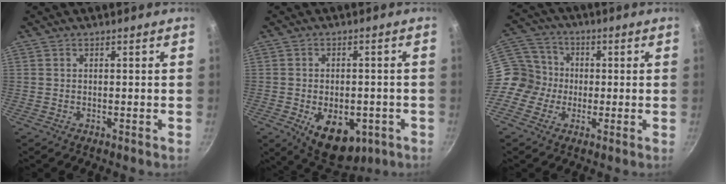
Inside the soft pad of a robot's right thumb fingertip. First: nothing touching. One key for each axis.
{"total": 12.5, "fx": -4.3, "fy": 7.6, "fz": 8.9, "tx": -0.095, "ty": 0.003, "tz": -0.044}
{"total": 9.1, "fx": -1.2, "fy": 8.6, "fz": 2.7, "tx": -0.014, "ty": 0.029, "tz": -0.045}